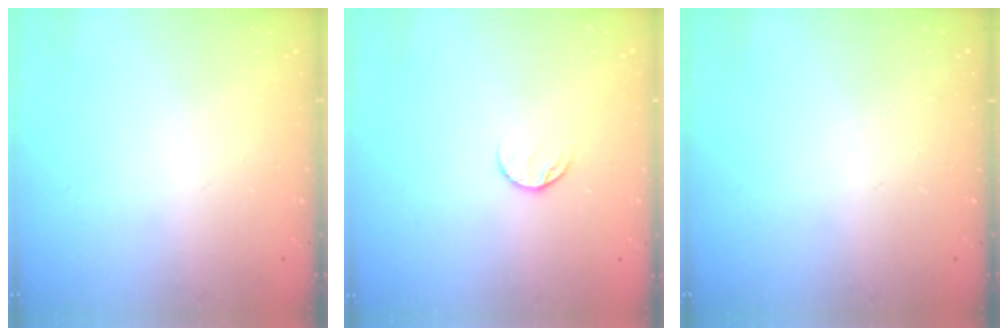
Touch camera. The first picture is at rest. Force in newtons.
{"total": 5.0, "press": 5.0, "slide": 0.6}
{"total": 0.0}